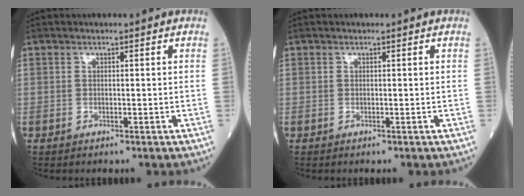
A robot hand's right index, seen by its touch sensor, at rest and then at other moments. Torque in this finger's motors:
{"motor_torque": [0.00, 0.00, 0.00, 0.00]}